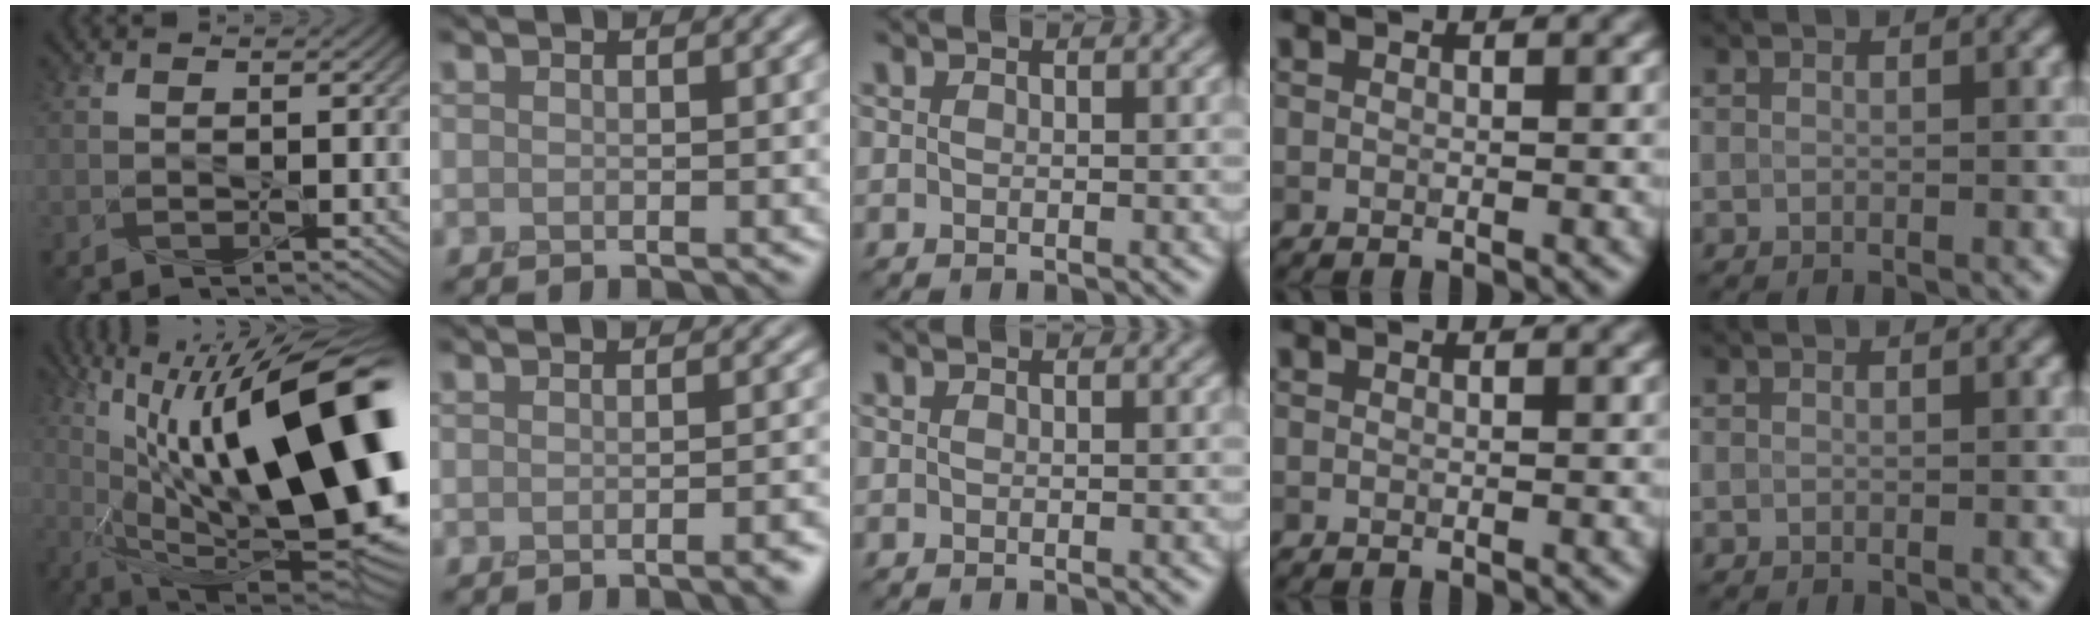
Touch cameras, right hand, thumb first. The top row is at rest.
{"thumb": {"total": 23.6, "force": [4.7, 8.4, 21.5], "torque": [-0.351, 0.039, 0.072]}, "index": {"total": 2.0, "force": [-1.6, 0.3, 1.3], "torque": [-0.018, -0.003, -0.019]}}